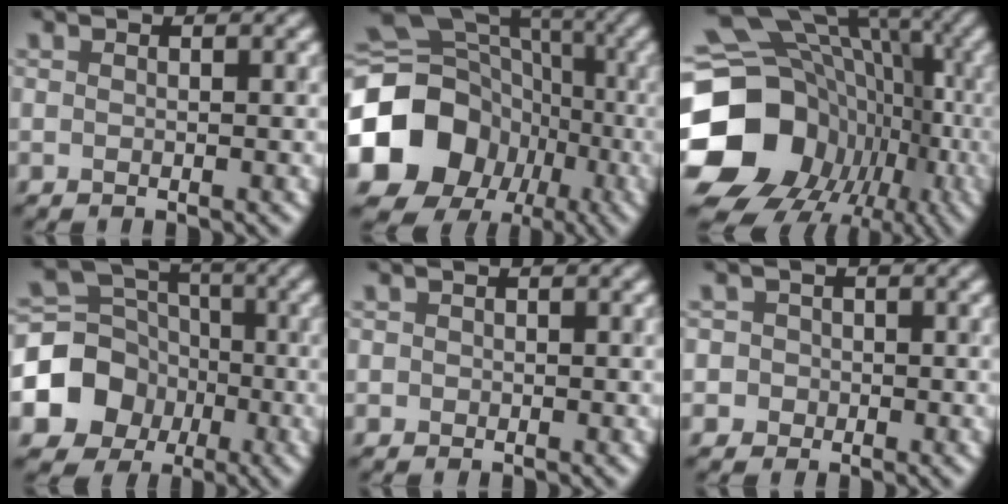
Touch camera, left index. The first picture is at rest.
{"total": 17.9, "force": [-4.4, 15.7, 7.3], "torque": [-0.158, -0.007, -0.109]}
{"total": 21.1, "force": [-4.4, 18.1, 9.8], "torque": [-0.171, -0.014, -0.088]}
{"total": 7.0, "force": [-2.1, 6.2, 2.5], "torque": [-0.043, 0.006, -0.050]}
{"total": 0.6, "force": [0.0, 0.6, -0.1], "torque": [0.011, -0.002, -0.002]}
{"total": 3.3, "force": [-0.5, 3.3, 0.4], "torque": [0.026, 0.019, -0.039]}